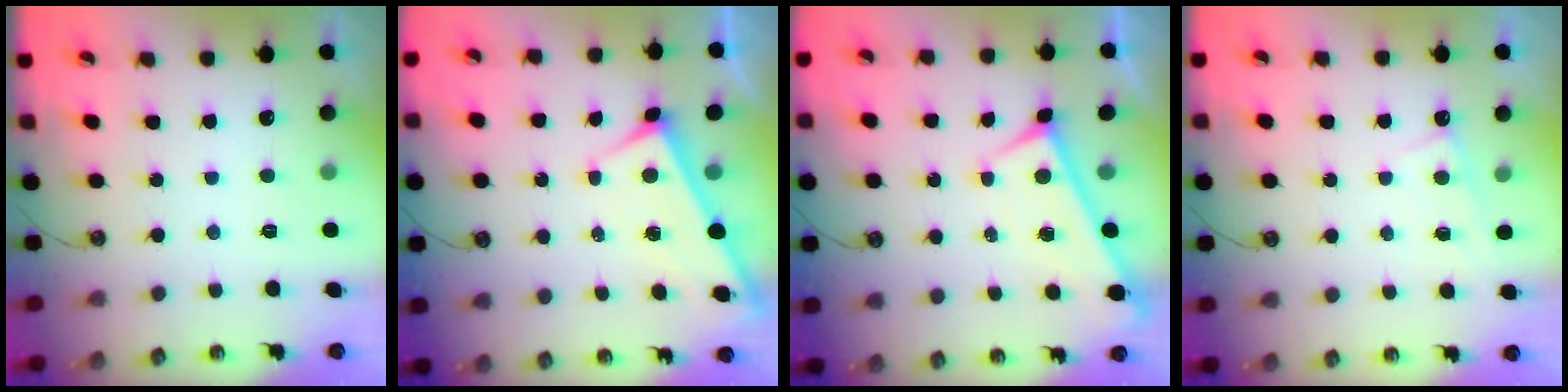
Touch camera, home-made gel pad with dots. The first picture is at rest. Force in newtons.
{"total": 2.7, "press": 2.7, "slide": 0.4}
{"total": 0.0}
{"total": 2.2, "press": 2.2, "slide": 0.2}